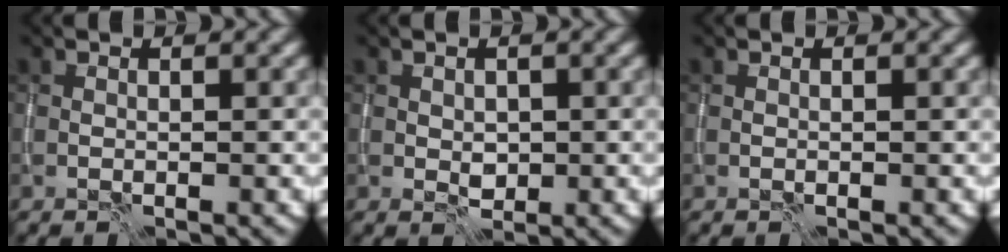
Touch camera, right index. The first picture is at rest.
{"total": 1.3, "force": [-0.2, 1.1, 0.7], "torque": [-0.013, -0.005, 0.003]}
{"total": 0.0}